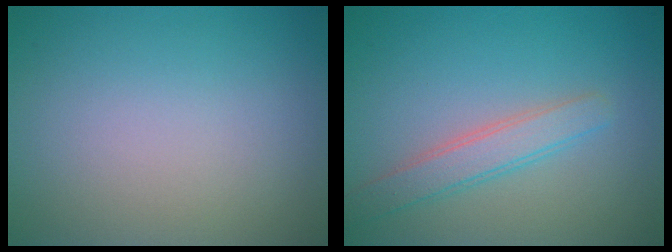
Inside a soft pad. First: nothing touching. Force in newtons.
{"total": 2.7, "press": 2.7, "slide": 0.1}